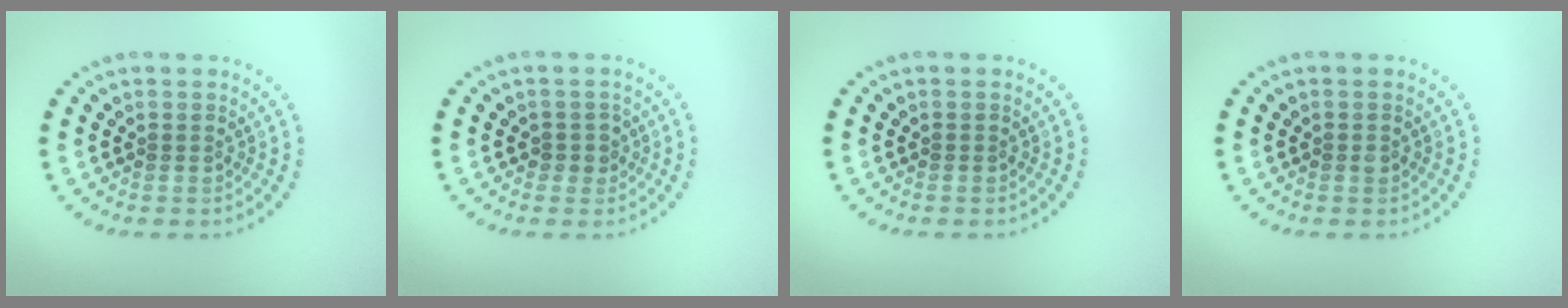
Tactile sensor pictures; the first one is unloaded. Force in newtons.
{"total": 1.3, "press": 1.1, "slide": 0.5}
{"total": 0.0}
{"total": 0.5, "press": 0.5, "slide": 0.1}